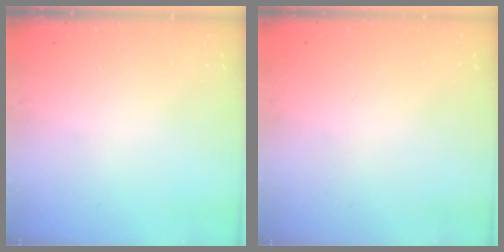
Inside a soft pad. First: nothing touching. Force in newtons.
{"total": 0.0}